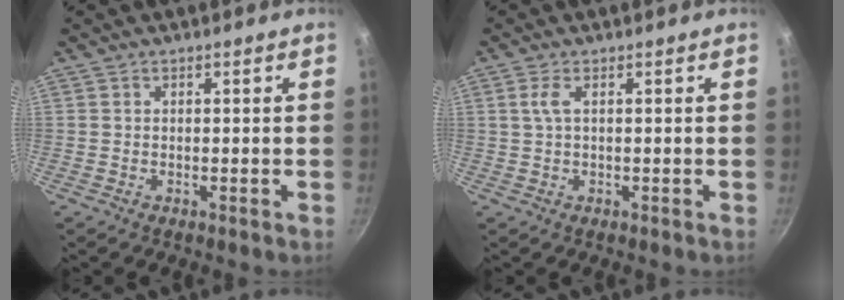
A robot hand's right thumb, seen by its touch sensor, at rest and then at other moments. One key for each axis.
{"total": 2.1, "fx": 0.4, "fy": 0.6, "fz": 2.0, "tx": -0.046, "ty": 0.003, "tz": 0.011}